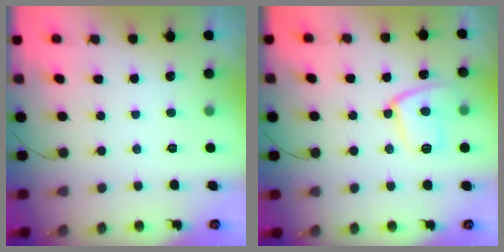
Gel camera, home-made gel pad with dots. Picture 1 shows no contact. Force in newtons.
{"total": 11.8, "press": 11.8, "slide": 1.0}